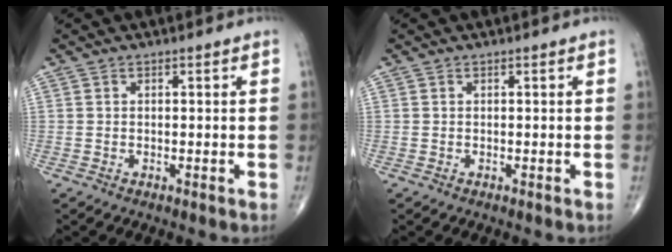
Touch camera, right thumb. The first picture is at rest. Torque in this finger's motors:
{"motor_torque": [-0.01, 0.00, -0.01, 0.00, 0.00]}